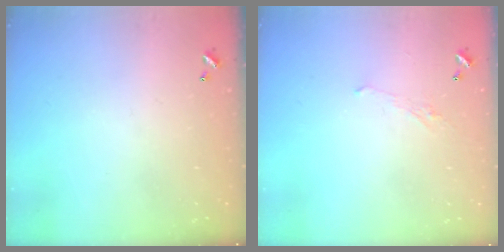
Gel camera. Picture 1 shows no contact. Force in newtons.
{"total": 1.8, "press": 1.7, "slide": 0.7}